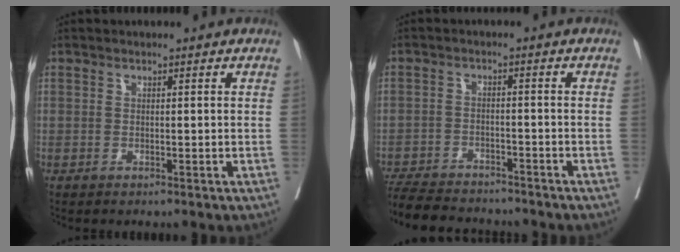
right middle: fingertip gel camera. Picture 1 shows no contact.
{"total": 11.8, "force": [-10.8, 2.3, 3.9], "torque": [-0.078, -0.008, -0.163]}